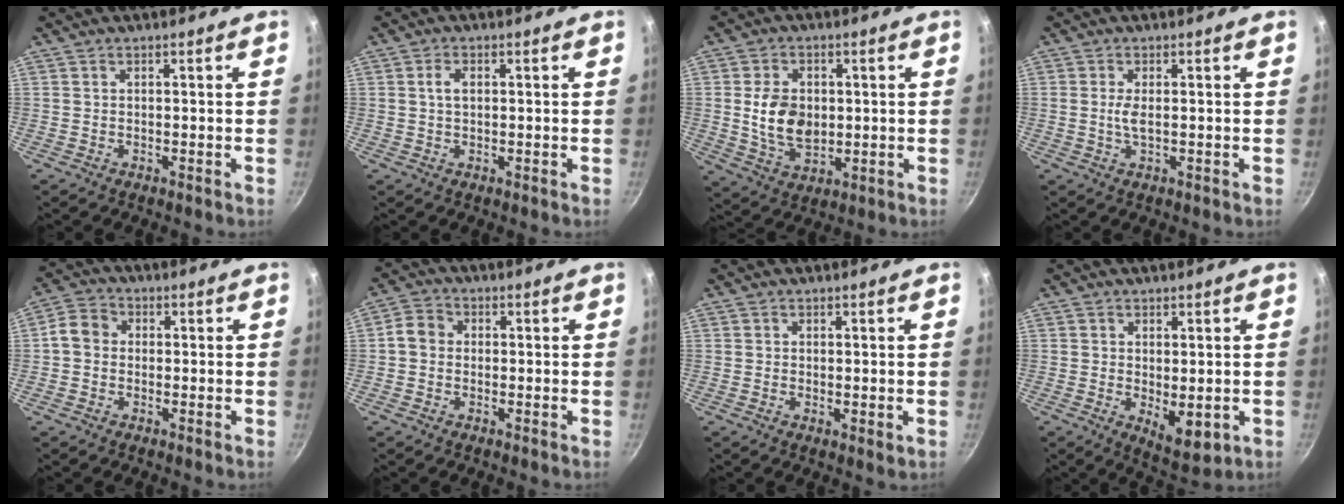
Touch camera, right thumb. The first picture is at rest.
{"total": 2.3, "force": [0.4, 1.3, 1.8], "torque": [-0.028, 0.003, 0.007]}
{"total": 9.8, "force": [0.6, 6.8, 7.0], "torque": [-0.114, -0.013, 0.016]}
{"total": 2.4, "force": [0.1, 0.8, 2.3], "torque": [-0.052, -0.001, 0.002]}
{"total": 5.2, "force": [0.0, 4.4, 2.6], "torque": [-0.032, 0.012, -0.018]}
{"total": 3.3, "force": [-0.1, 2.9, 1.7], "torque": [-0.027, 0.008, -0.012]}
{"total": 1.3, "force": [0.5, 0.7, 1.0], "torque": [-0.014, -0.013, 0.003]}
{"total": 6.5, "force": [-0.3, 3.4, 5.6], "torque": [-0.065, -0.019, 0.005]}